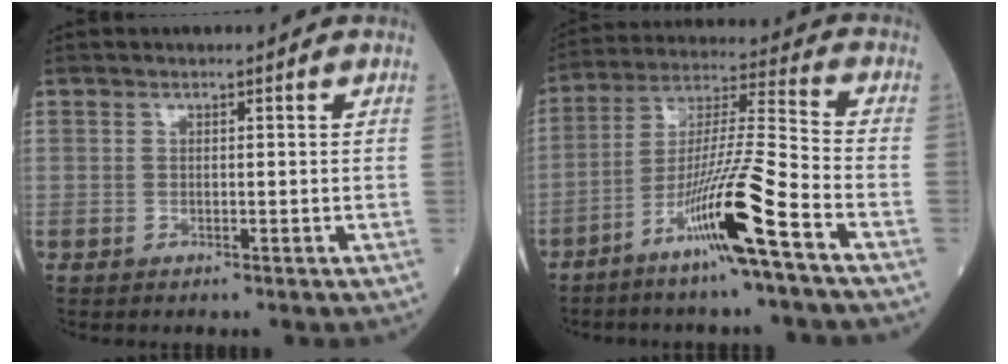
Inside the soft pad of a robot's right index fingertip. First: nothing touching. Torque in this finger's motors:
{"motor_torque": [1.66, -0.48, 1.05, 0.21]}